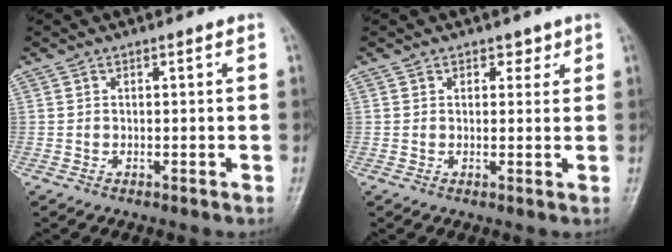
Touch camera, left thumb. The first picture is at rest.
{"total": 2.0, "force": [1.2, 1.4, 0.8], "torque": [0.008, -0.004, 0.013]}